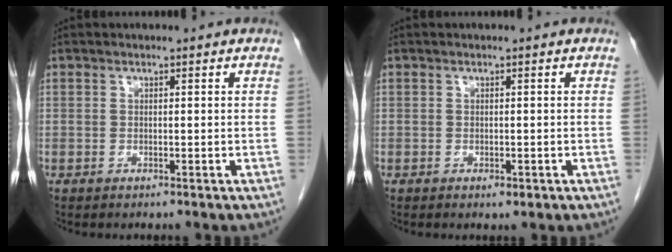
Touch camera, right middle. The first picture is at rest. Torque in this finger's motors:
{"motor_torque": [0.42, -0.23, 0.06, 0.02]}